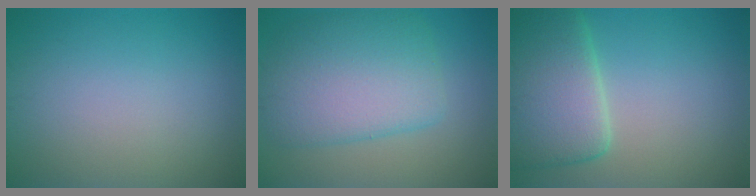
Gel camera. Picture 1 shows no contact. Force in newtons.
{"total": 7.4, "press": 7.4, "slide": 0.3}
{"total": 7.1, "press": 7.1, "slide": 0.7}